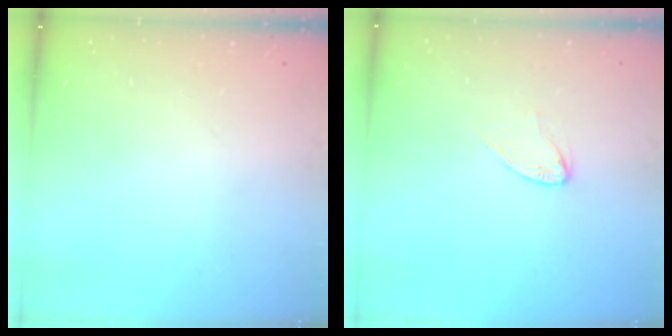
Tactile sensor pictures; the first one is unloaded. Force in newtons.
{"total": 3.6, "press": 3.6, "slide": 0.4}